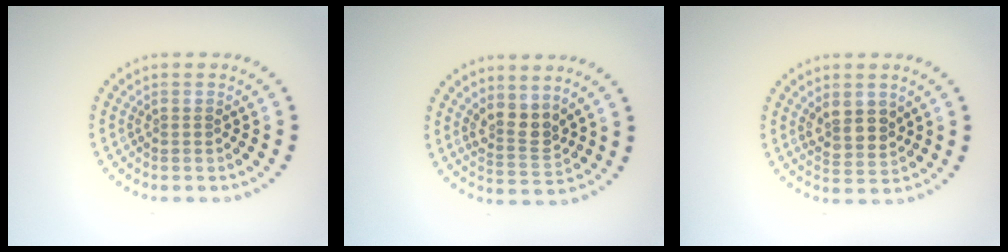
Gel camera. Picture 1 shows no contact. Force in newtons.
{"total": 2.7, "press": 2.4, "slide": 1.3}
{"total": 2.8, "press": 2.6, "slide": 1.1}